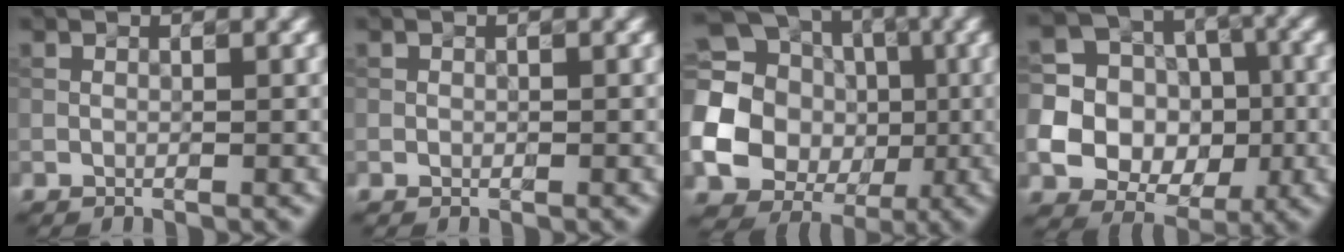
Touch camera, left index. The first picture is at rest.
{"total": 0.0}
{"total": 20.1, "force": [-0.8, 19.1, 6.2], "torque": [-0.190, 0.002, -0.055]}
{"total": 14.9, "force": [-2.1, 13.8, 5.1], "torque": [-0.159, -0.001, -0.046]}